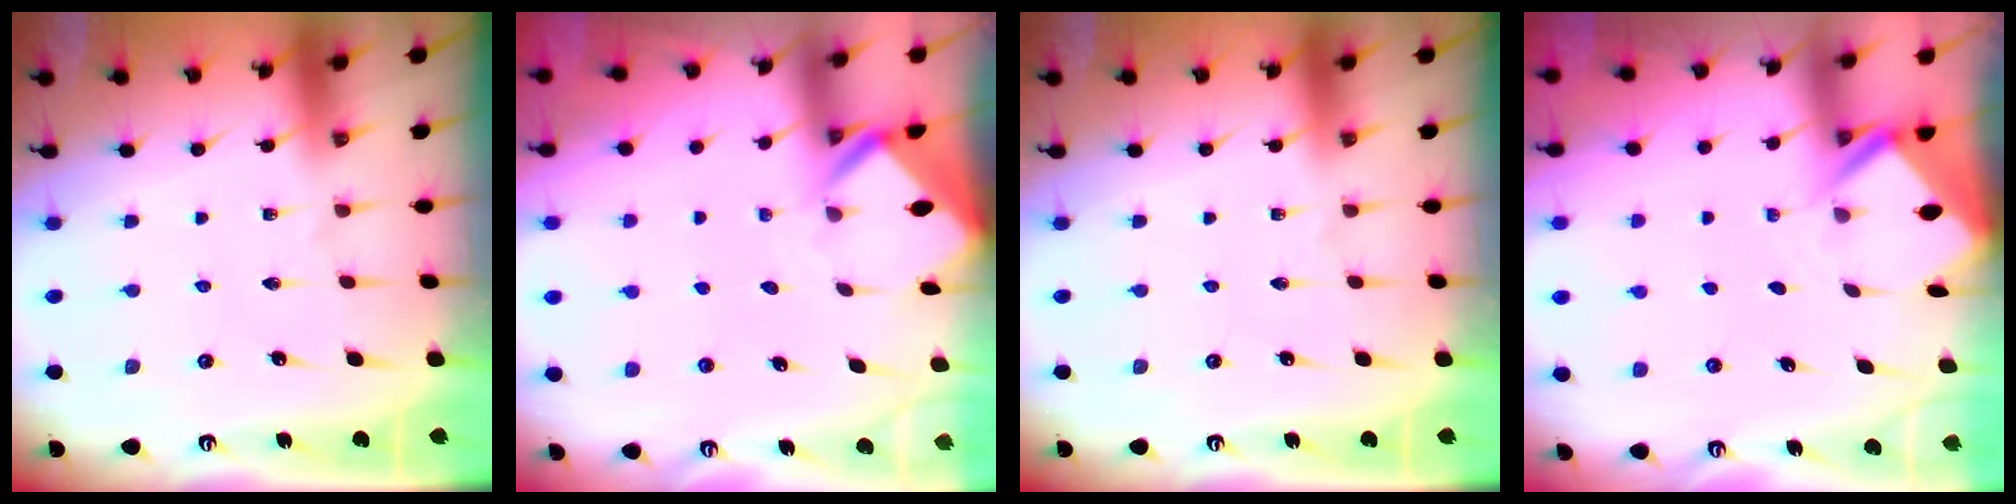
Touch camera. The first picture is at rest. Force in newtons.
{"total": 2.7, "press": 2.7, "slide": 0.2}
{"total": 0.0}
{"total": 2.4, "press": 2.4, "slide": 0.1}